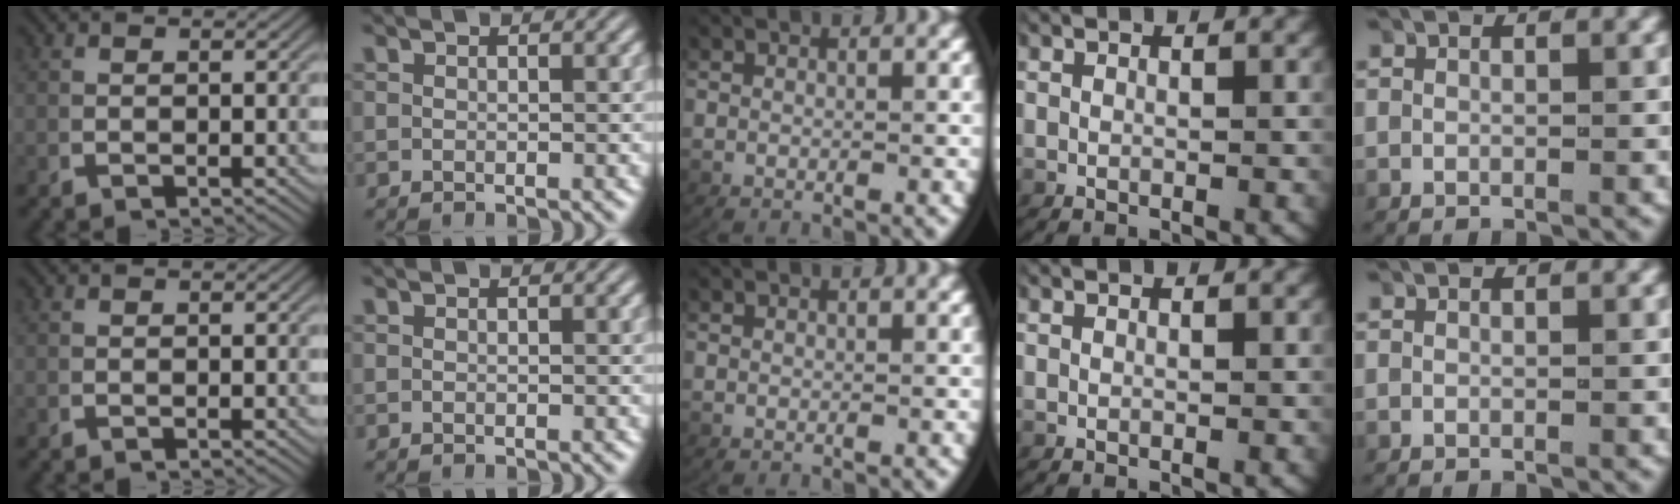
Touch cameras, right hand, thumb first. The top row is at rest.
{}